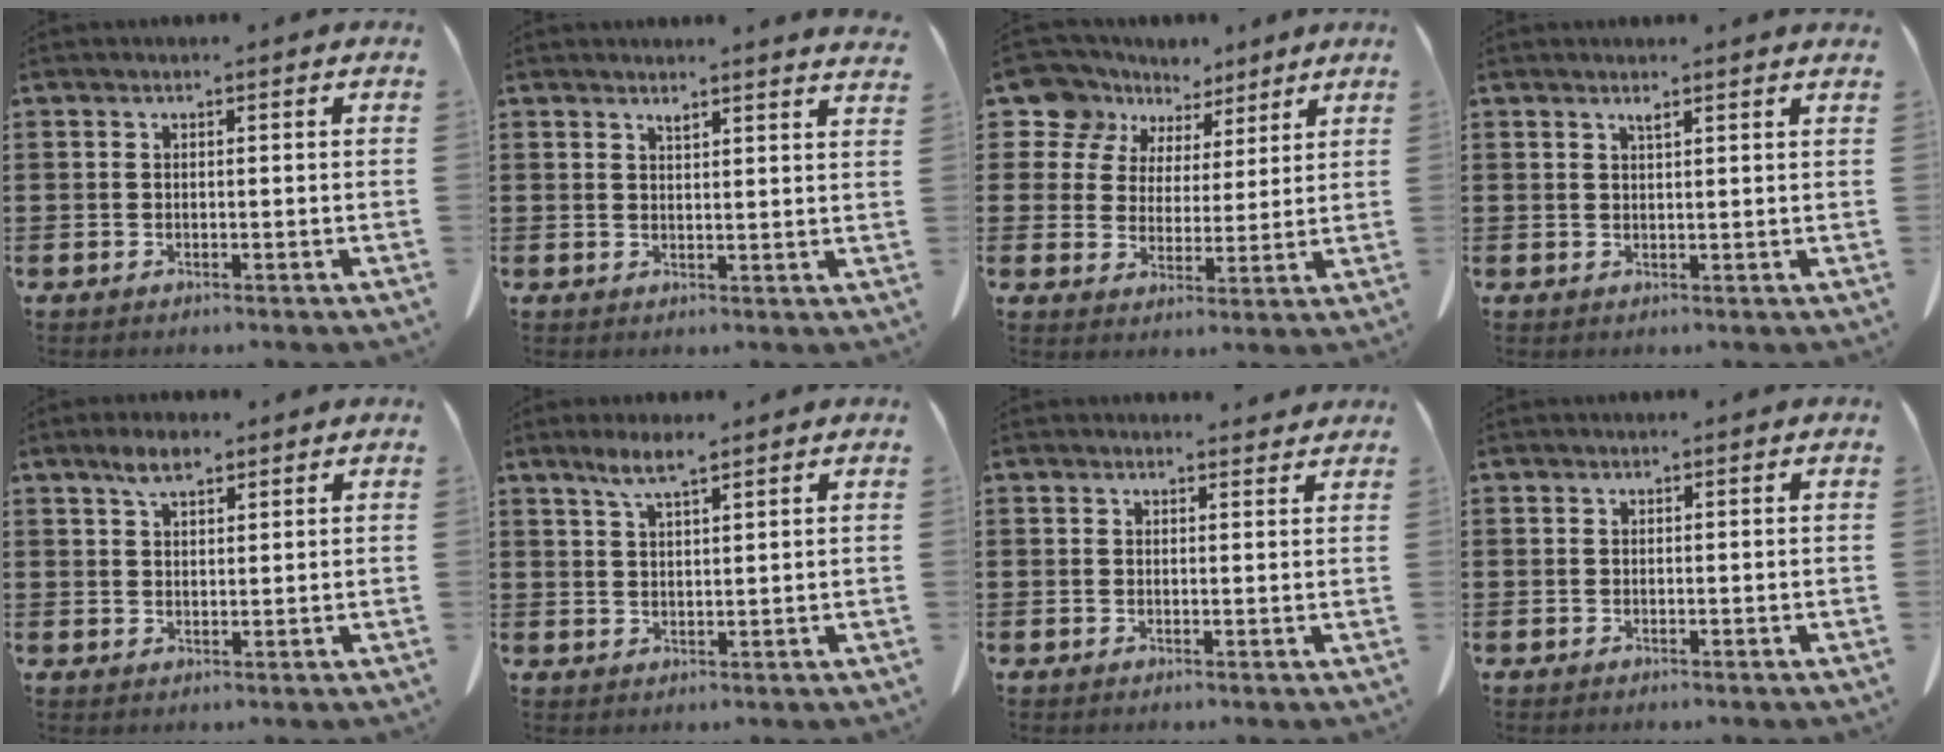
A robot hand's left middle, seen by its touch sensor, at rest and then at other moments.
{"total": 2.5, "force": [2.5, -0.4, 0.3], "torque": [-0.010, -0.009, 0.046]}
{"total": 9.1, "force": [6.8, 5.8, 1.8], "torque": [-0.079, -0.023, 0.129]}
{"total": 1.4, "force": [1.1, -0.1, 0.7], "torque": [-0.015, -0.002, 0.021]}
{"total": 4.0, "force": [2.7, 1.3, 2.6], "torque": [-0.056, 0.004, 0.049]}
{"total": 4.3, "force": [2.9, 0.5, 3.1], "torque": [-0.068, 0.001, 0.052]}
{"total": 1.6, "force": [1.6, 0.3, 0.3], "torque": [-0.002, 0.000, 0.028]}
{"total": 0.0}